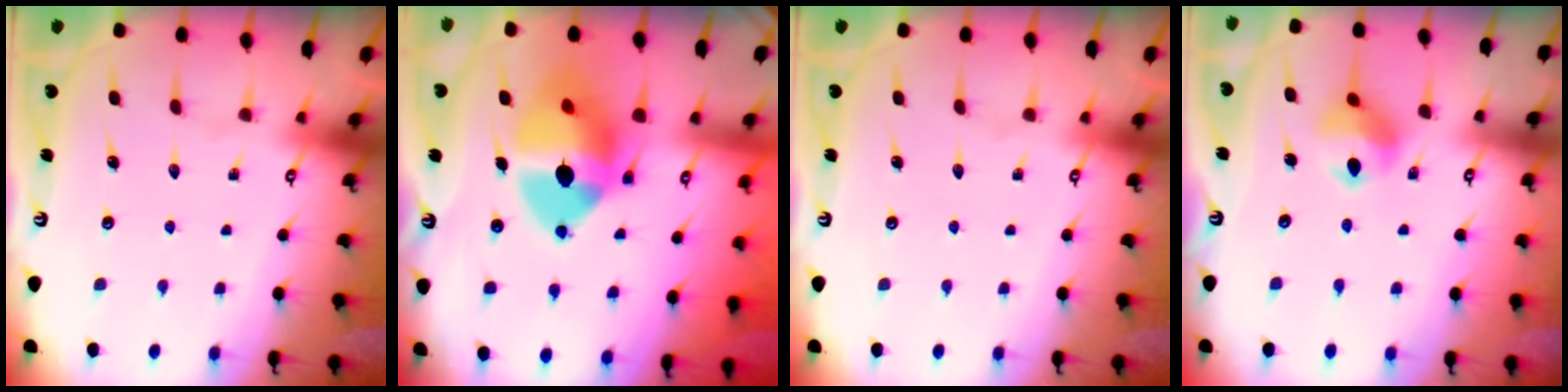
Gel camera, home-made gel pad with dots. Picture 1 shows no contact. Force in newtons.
{"total": 15.8, "press": 15.7, "slide": 2.2}
{"total": 0.0}
{"total": 9.8, "press": 9.7, "slide": 1.2}